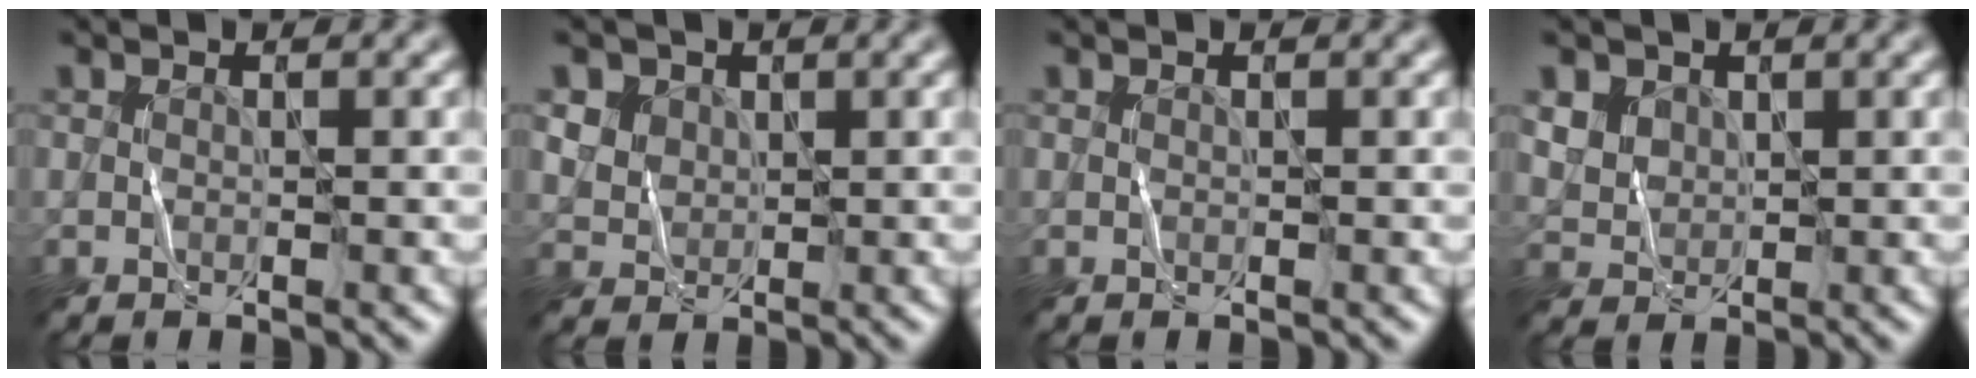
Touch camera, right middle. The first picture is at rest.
{"total": 4.1, "force": [2.5, 3.0, 1.2], "torque": [-0.052, 0.009, 0.045]}
{"total": 0.0}
{"total": 3.9, "force": [2.3, 2.9, 1.1], "torque": [-0.053, 0.006, 0.046]}